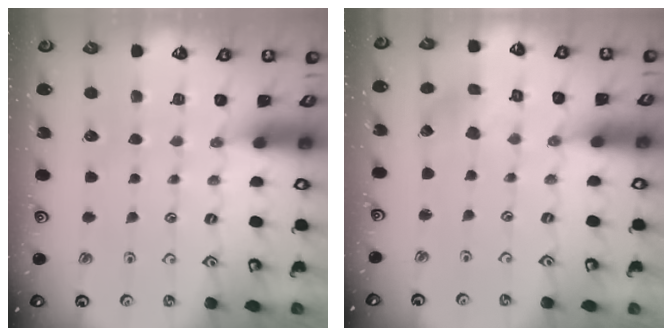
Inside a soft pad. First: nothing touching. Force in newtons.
{"total": 1.5, "press": 1.5, "slide": 0.3}